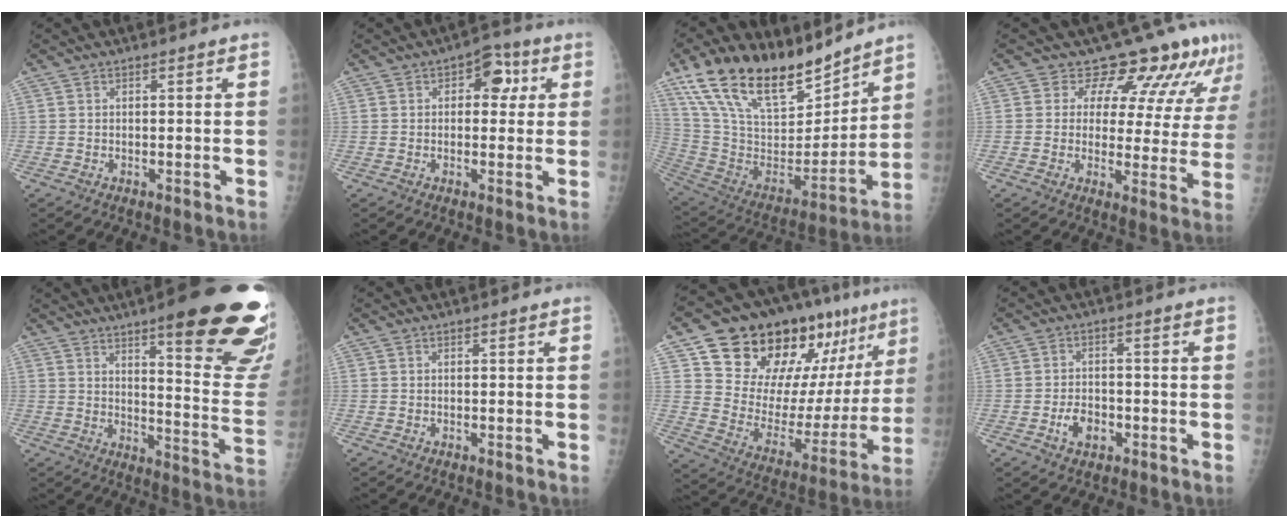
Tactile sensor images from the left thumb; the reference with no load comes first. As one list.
[{"total": 6.1, "force": [1.8, 4.0, 4.2], "torque": [-0.017, 0.003, 0.014]}, {"total": 25.7, "force": [19.2, 10.3, 13.6], "torque": [-0.220, -0.071, 0.347]}, {"total": 13.1, "force": [10.7, 6.0, 4.6], "torque": [-0.016, -0.058, 0.113]}, {"total": 24.6, "force": [15.2, 4.4, 18.8], "torque": [-0.201, -0.076, 0.203]}, {"total": 0.0}, {"total": 27.3, "force": [16.4, 13.1, 17.5], "torque": [-0.211, -0.042, 0.261]}, {"total": 4.6, "force": [-1.8, 3.2, 2.8], "torque": [-0.039, 0.011, -0.031]}]